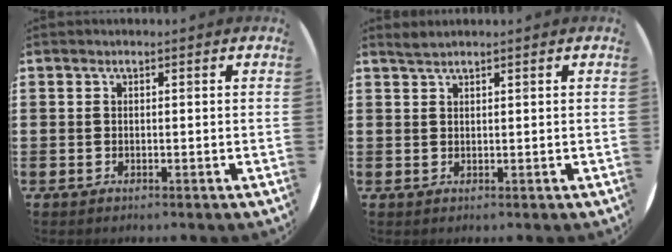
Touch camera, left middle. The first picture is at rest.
{"total": 1.2, "force": [1.1, -0.1, 0.3], "torque": [-0.007, 0.002, 0.021]}